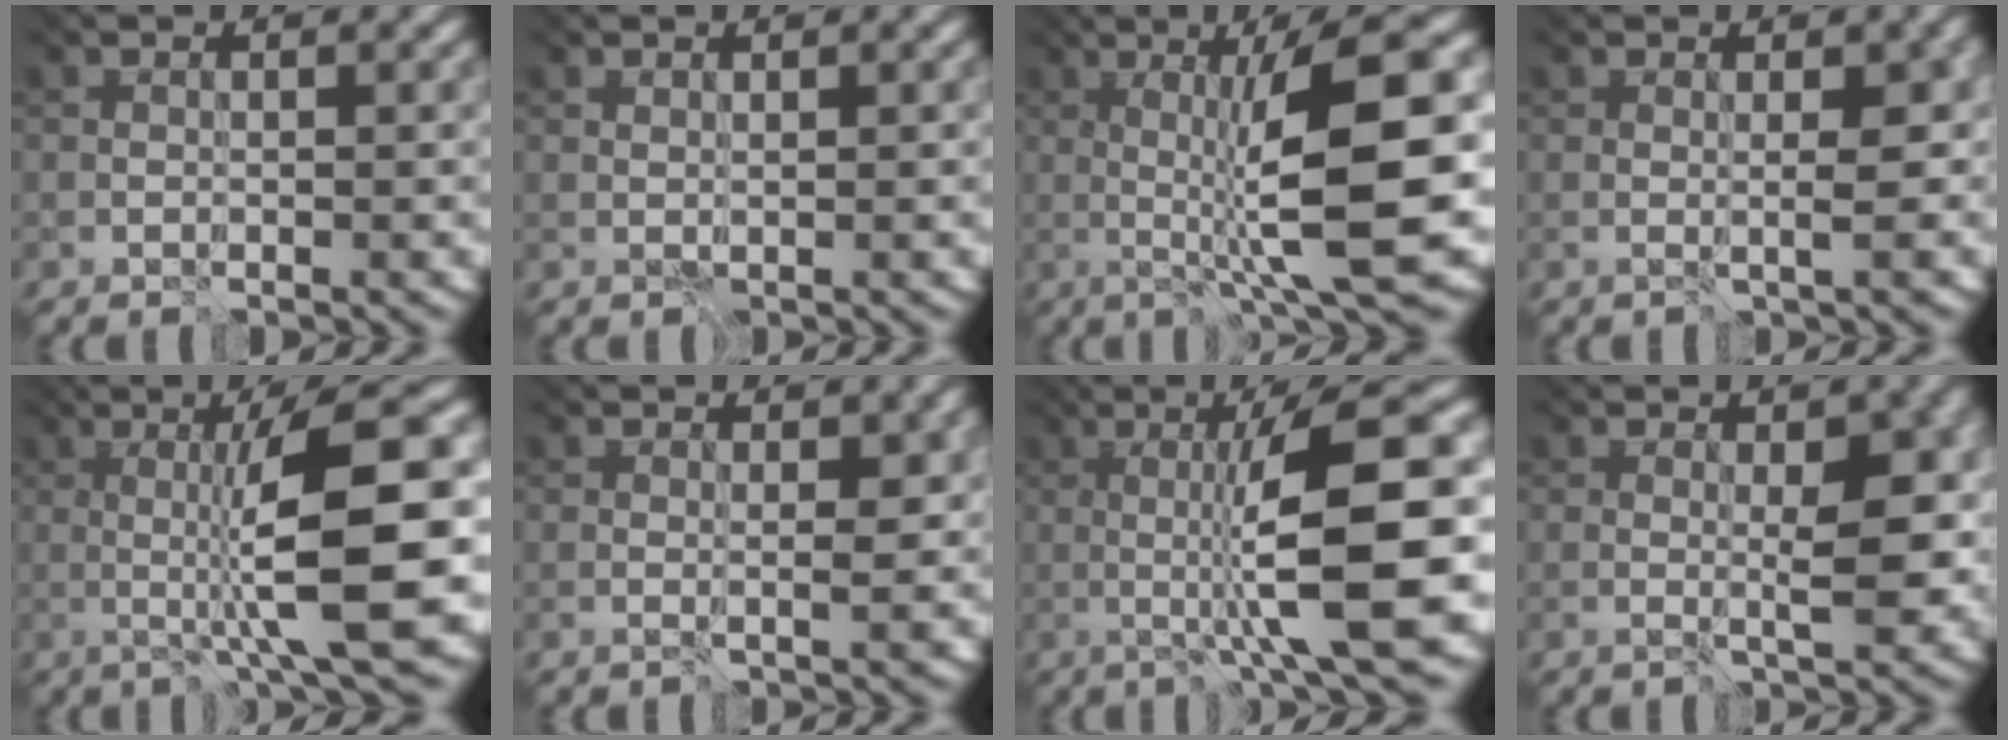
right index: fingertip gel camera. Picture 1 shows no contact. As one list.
[{"total": 1.8, "force": [1.5, 0.7, 0.8], "torque": [-0.016, 0.010, 0.023]}, {"total": 9.4, "force": [-1.9, 0.2, 9.2], "torque": [-0.123, 0.018, -0.015]}, {"total": 1.3, "force": [-0.6, -0.1, 1.2], "torque": [-0.008, 0.006, -0.006]}, {"total": 8.9, "force": [-1.7, 0.4, 8.7], "torque": [-0.111, 0.008, -0.013]}, {"total": 1.6, "force": [0.1, 0.6, 1.5], "torque": [-0.007, 0.006, -0.001]}, {"total": 9.8, "force": [-1.7, 0.8, 9.6], "torque": [-0.123, 0.007, -0.015]}, {"total": 3.8, "force": [-0.8, 0.9, 3.6], "torque": [-0.044, 0.002, -0.001]}]